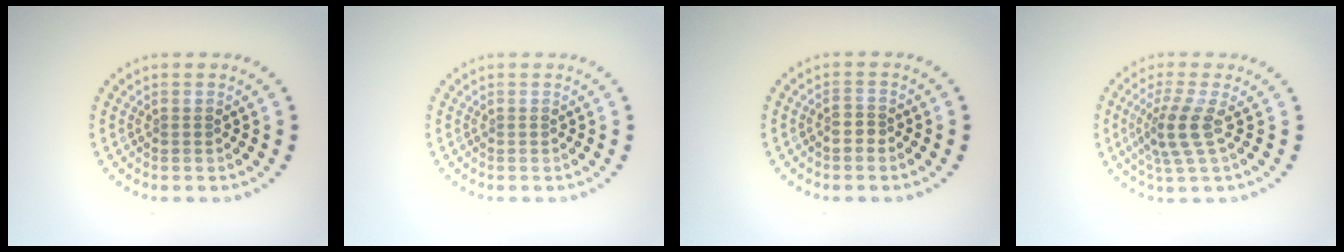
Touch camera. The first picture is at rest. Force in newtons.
{"total": 0.0}
{"total": 1.4, "press": 1.2, "slide": 0.8}
{"total": 3.3, "press": 2.6, "slide": 2.1}